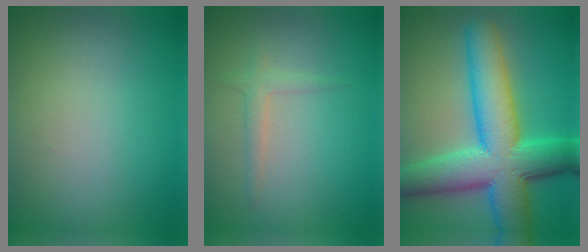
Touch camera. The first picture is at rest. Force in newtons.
{"total": 1.3, "press": 1.3, "slide": 0.0}
{"total": 11.2, "press": 11.2, "slide": 0.3}